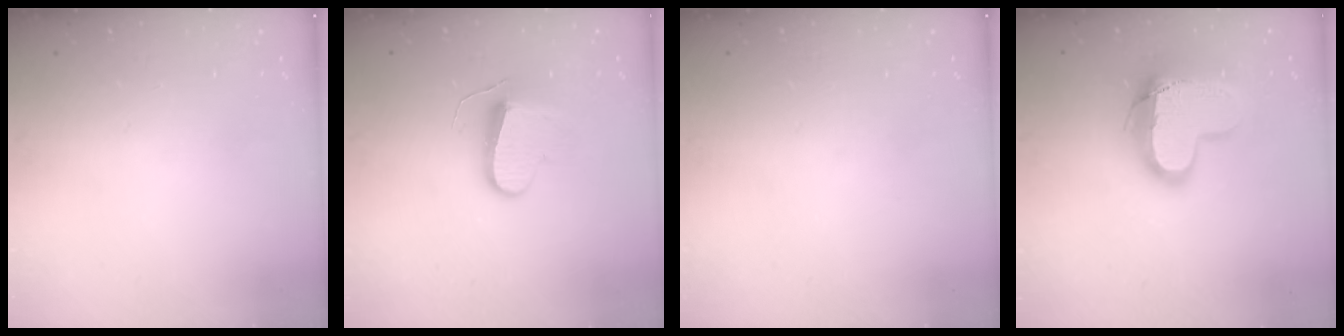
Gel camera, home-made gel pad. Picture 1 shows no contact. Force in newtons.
{"total": 9.3, "press": 9.3, "slide": 0.1}
{"total": 0.0}
{"total": 17.4, "press": 17.3, "slide": 1.3}